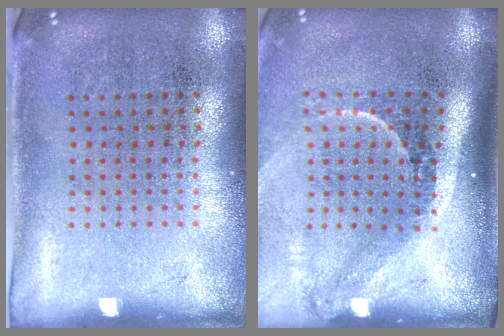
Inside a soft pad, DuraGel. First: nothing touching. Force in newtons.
{"total": 2.3, "press": 1.4, "slide": 1.8}